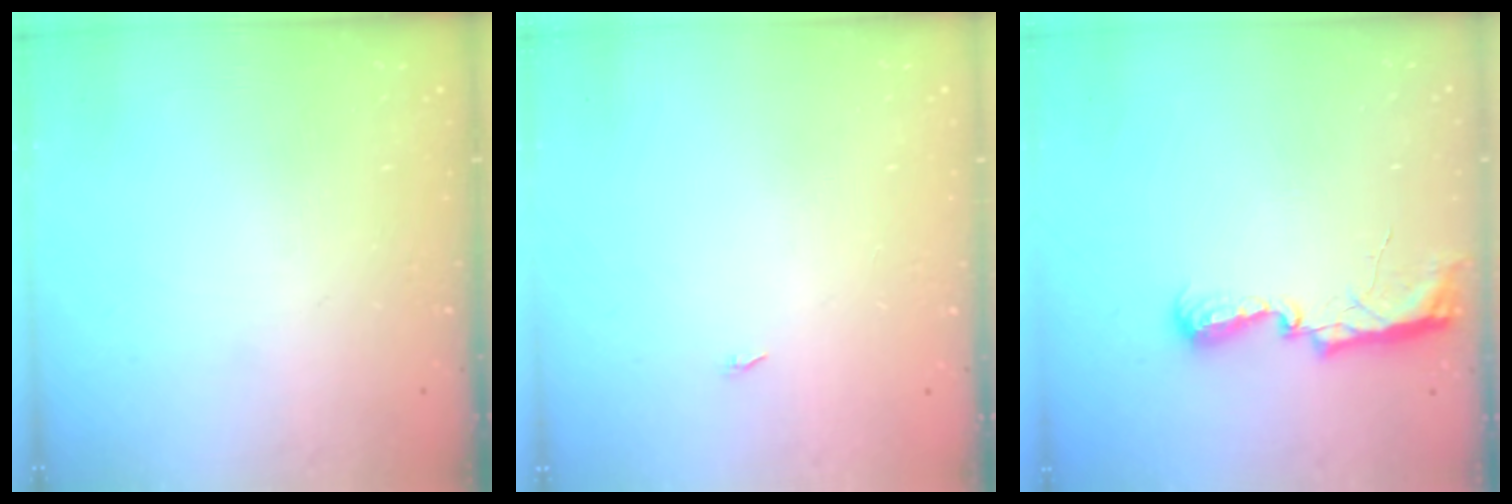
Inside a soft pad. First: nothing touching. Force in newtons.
{"total": 4.0, "press": 1.3, "slide": 3.7}
{"total": 11.5, "press": 10.2, "slide": 5.3}